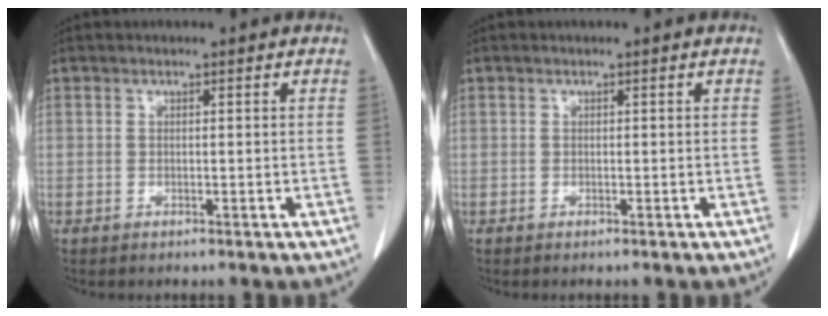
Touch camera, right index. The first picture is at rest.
{"total": 0.0}